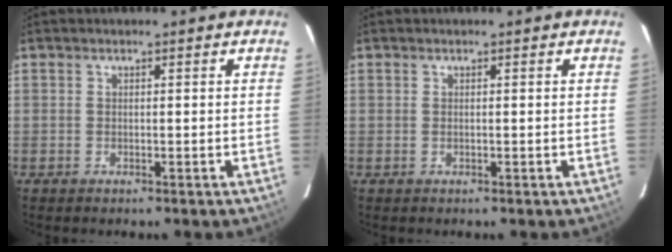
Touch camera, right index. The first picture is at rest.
{"total": 0.0}